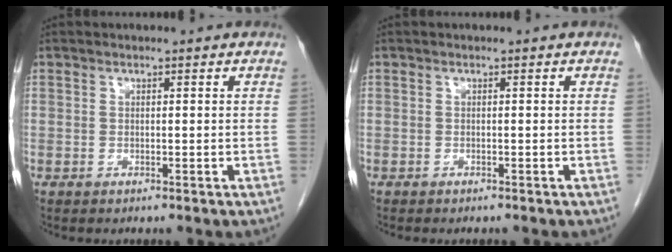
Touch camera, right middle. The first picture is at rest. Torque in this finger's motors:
{"motor_torque": [0.06, 0.07, 0.00, 0.01]}